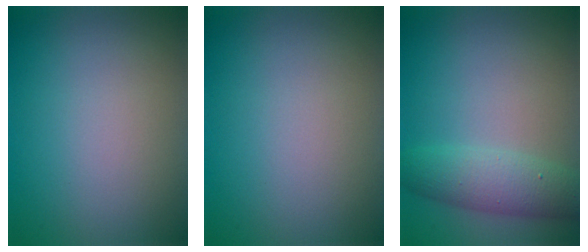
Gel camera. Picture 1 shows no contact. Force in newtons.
{"total": 0.0}
{"total": 3.8, "press": 3.8, "slide": 0.1}